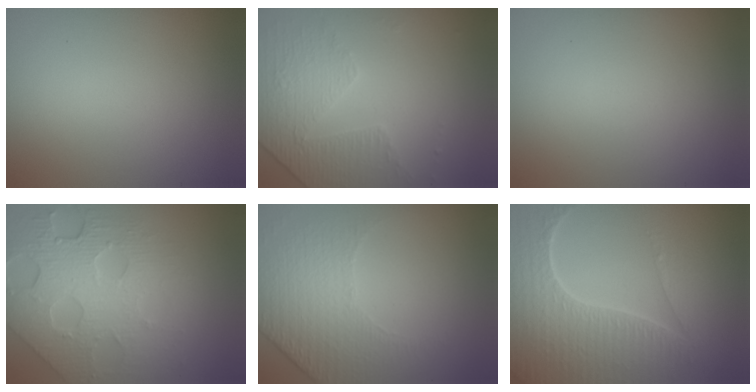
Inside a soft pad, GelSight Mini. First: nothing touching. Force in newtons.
{"total": 4.6, "press": 3.0, "slide": 3.5}
{"total": 0.0}
{"total": 8.2, "press": 5.7, "slide": 5.9}
{"total": 4.7, "press": 3.1, "slide": 3.5}
{"total": 7.4, "press": 5.4, "slide": 5.1}